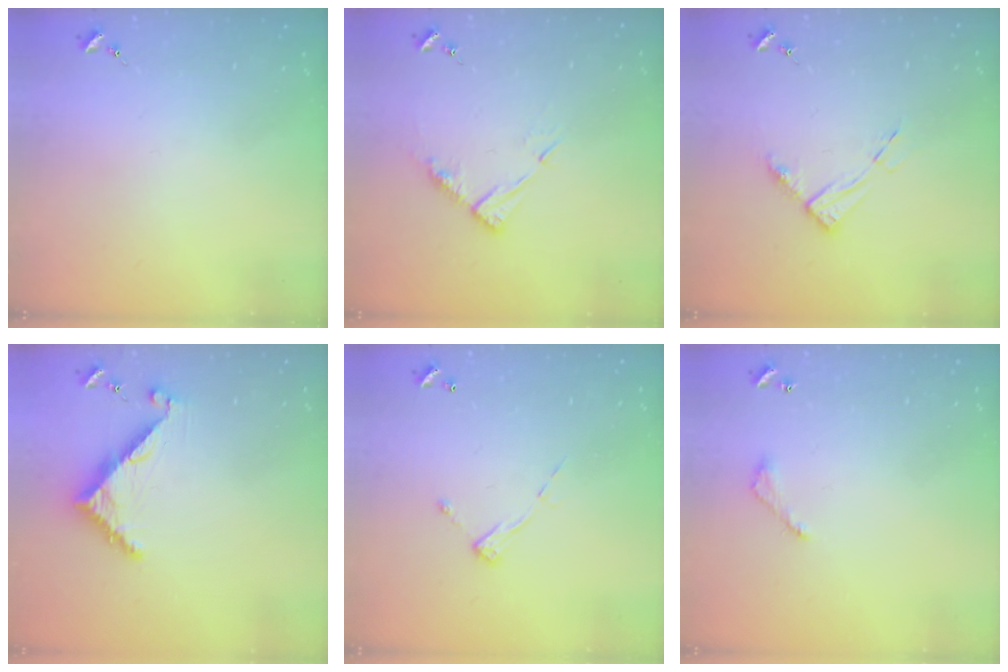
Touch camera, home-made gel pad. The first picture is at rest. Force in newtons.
{"total": 9.0, "press": 9.0, "slide": 0.8}
{"total": 8.7, "press": 8.6, "slide": 0.9}
{"total": 7.3, "press": 7.3, "slide": 0.6}
{"total": 6.3, "press": 6.3, "slide": 0.3}
{"total": 6.0, "press": 6.0, "slide": 0.6}